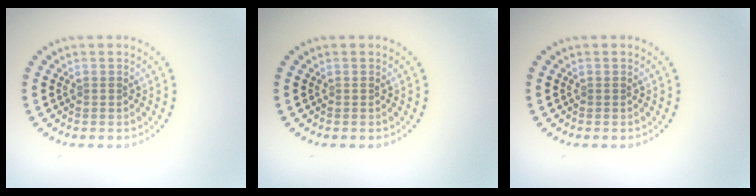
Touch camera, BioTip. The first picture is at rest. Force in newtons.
{"total": 0.0}
{"total": 0.0}